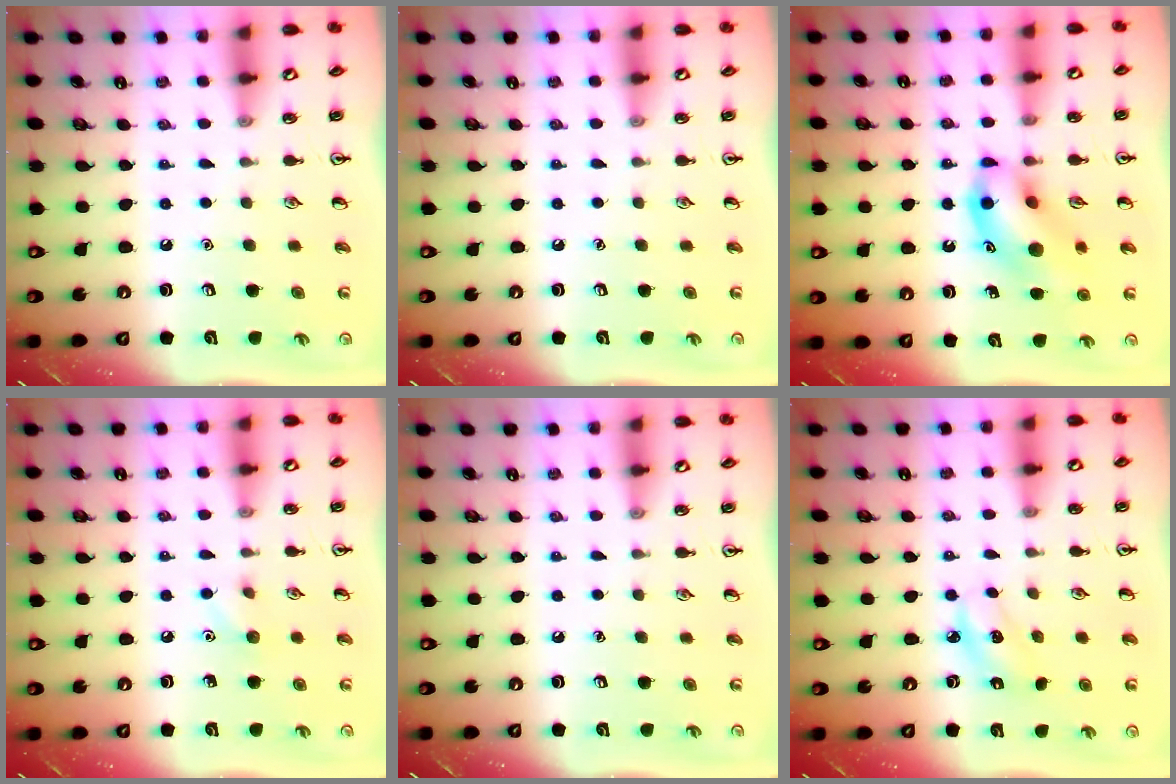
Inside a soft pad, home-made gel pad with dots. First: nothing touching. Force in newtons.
{"total": 0.0}
{"total": 13.0, "press": 12.7, "slide": 2.4}
{"total": 5.6, "press": 5.4, "slide": 1.6}
{"total": 0.0}
{"total": 3.3, "press": 3.2, "slide": 0.5}